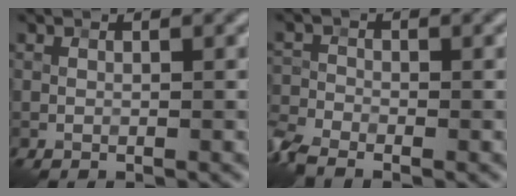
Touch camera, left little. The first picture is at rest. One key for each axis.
{"total": 4.1, "fx": -3.3, "fy": 1.4, "fz": 2.1, "tx": -0.051, "ty": -0.012, "tz": -0.083}